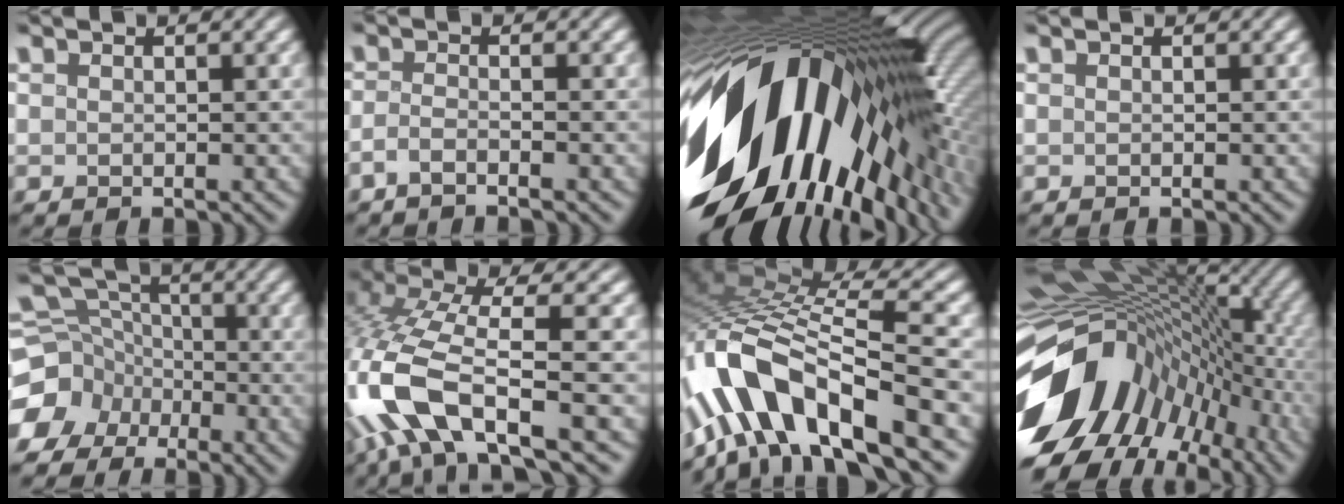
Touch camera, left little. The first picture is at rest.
{"total": 1.6, "force": [-1.4, -0.3, 0.7], "torque": [-0.020, 0.002, -0.031]}
{"total": 19.3, "force": [-3.5, 10.1, 16.1], "torque": [-0.291, -0.034, -0.070]}
{"total": 0.0}
{"total": 12.5, "force": [-6.4, 10.2, 3.5], "torque": [-0.109, -0.039, -0.123]}
{"total": 10.0, "force": [-4.4, 3.0, 8.5], "torque": [-0.174, 0.013, -0.097]}
{"total": 12.7, "force": [-7.6, 3.7, 9.5], "torque": [-0.173, 0.017, -0.141]}
{"total": 16.4, "force": [-6.1, 10.9, 10.7], "torque": [-0.214, -0.007, -0.105]}